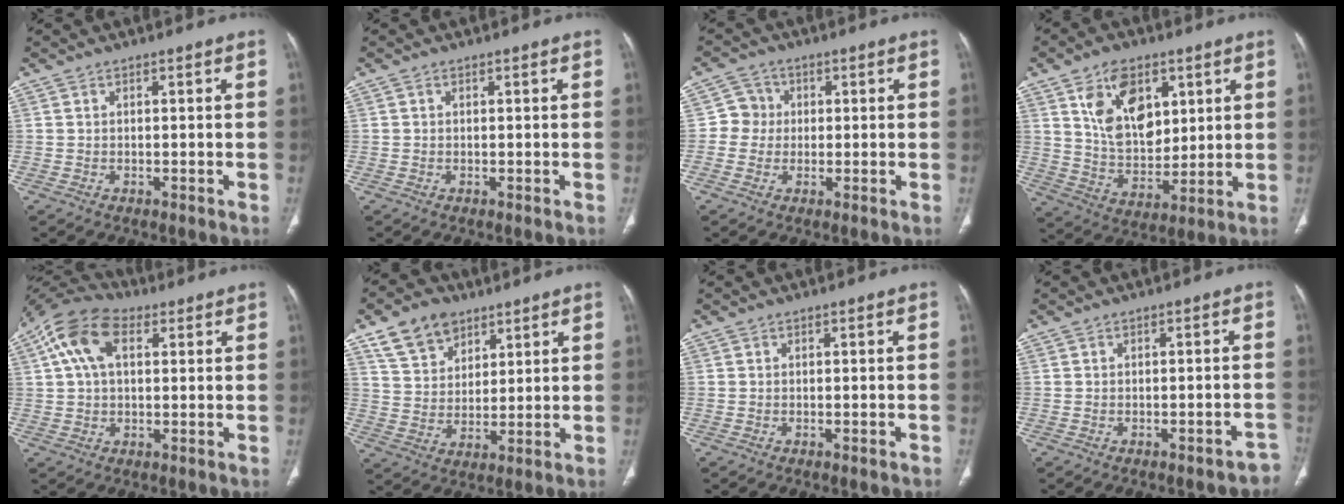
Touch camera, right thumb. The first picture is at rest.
{"total": 0.0}
{"total": 4.4, "force": [0.1, 4.3, 0.7], "torque": [0.018, 0.010, -0.005]}
{"total": 14.5, "force": [6.1, 9.1, 9.6], "torque": [-0.124, -0.034, 0.121]}
{"total": 11.5, "force": [3.9, 6.6, 8.5], "torque": [-0.168, 0.032, 0.064]}
{"total": 10.3, "force": [6.4, 6.8, 4.4], "torque": [-0.057, -0.022, 0.121]}
{"total": 0.9, "force": [-0.6, 0.2, 0.6], "torque": [-0.012, 0.001, -0.008]}
{"total": 4.7, "force": [-4.0, 1.5, 2.1], "torque": [-0.011, 0.029, -0.043]}